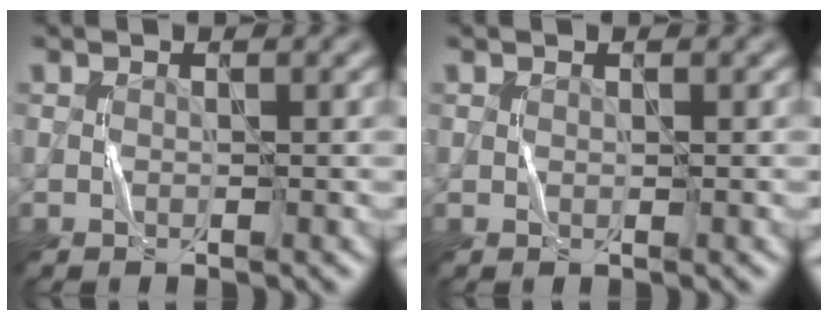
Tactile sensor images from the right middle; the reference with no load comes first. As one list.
[{"total": 0.0}]